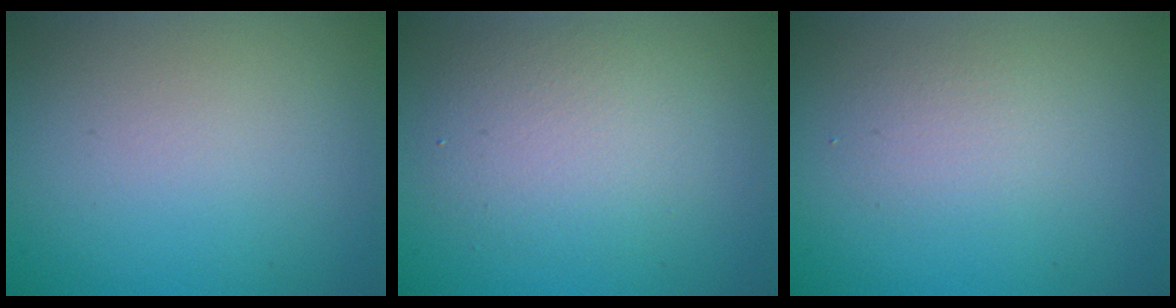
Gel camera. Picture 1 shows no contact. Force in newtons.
{"total": 4.0, "press": 4.0, "slide": 0.5}
{"total": 1.8, "press": 1.8, "slide": 0.1}